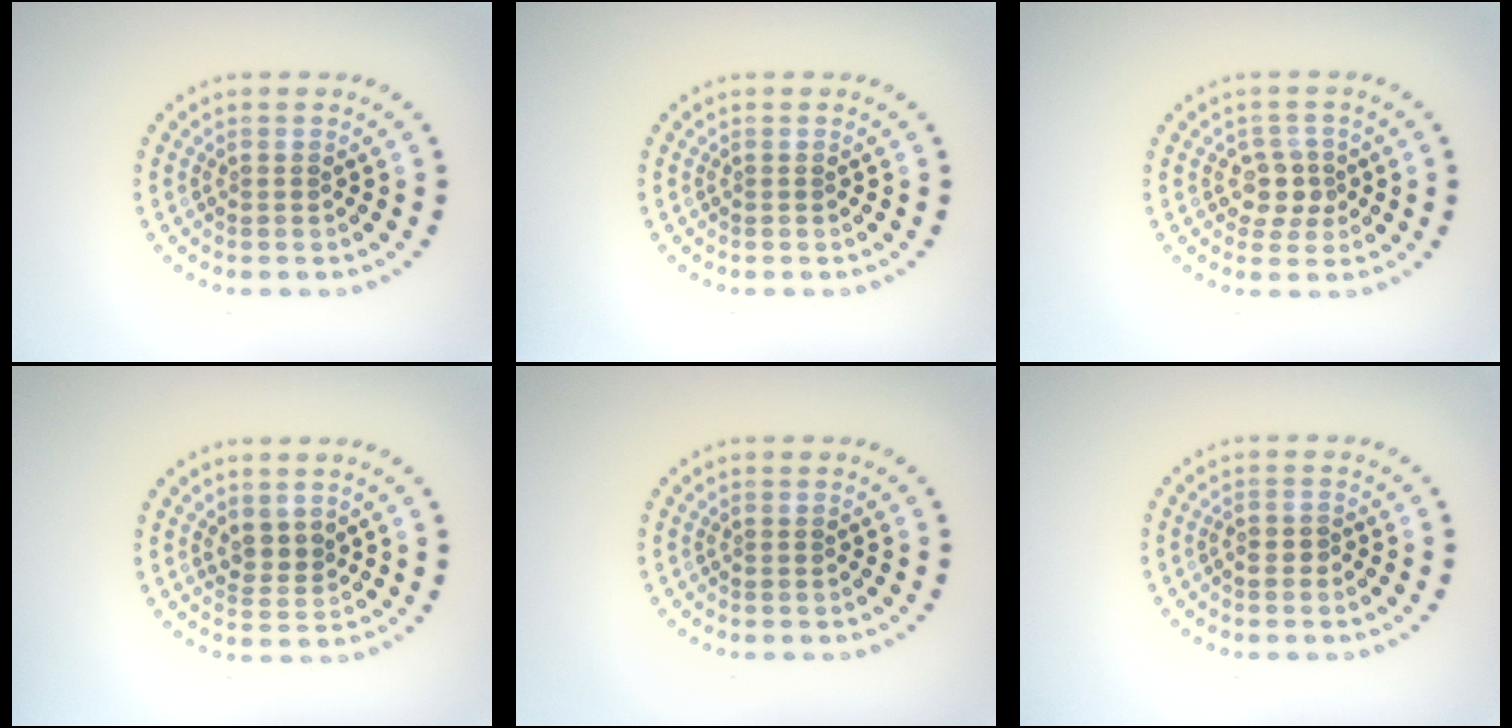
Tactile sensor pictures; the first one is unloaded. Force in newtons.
{"total": 0.0}
{"total": 2.4, "press": 2.2, "slide": 1.0}
{"total": 1.9, "press": 1.5, "slide": 1.3}
{"total": 0.0}
{"total": 0.6, "press": 0.5, "slide": 0.3}